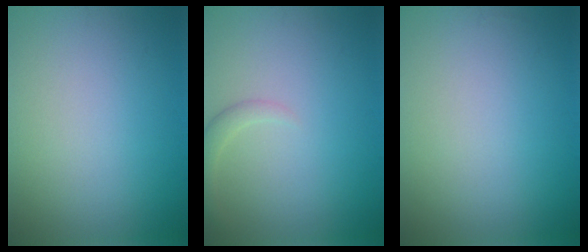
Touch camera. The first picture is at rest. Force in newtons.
{"total": 1.5, "press": 1.5, "slide": 0.2}
{"total": 0.0}